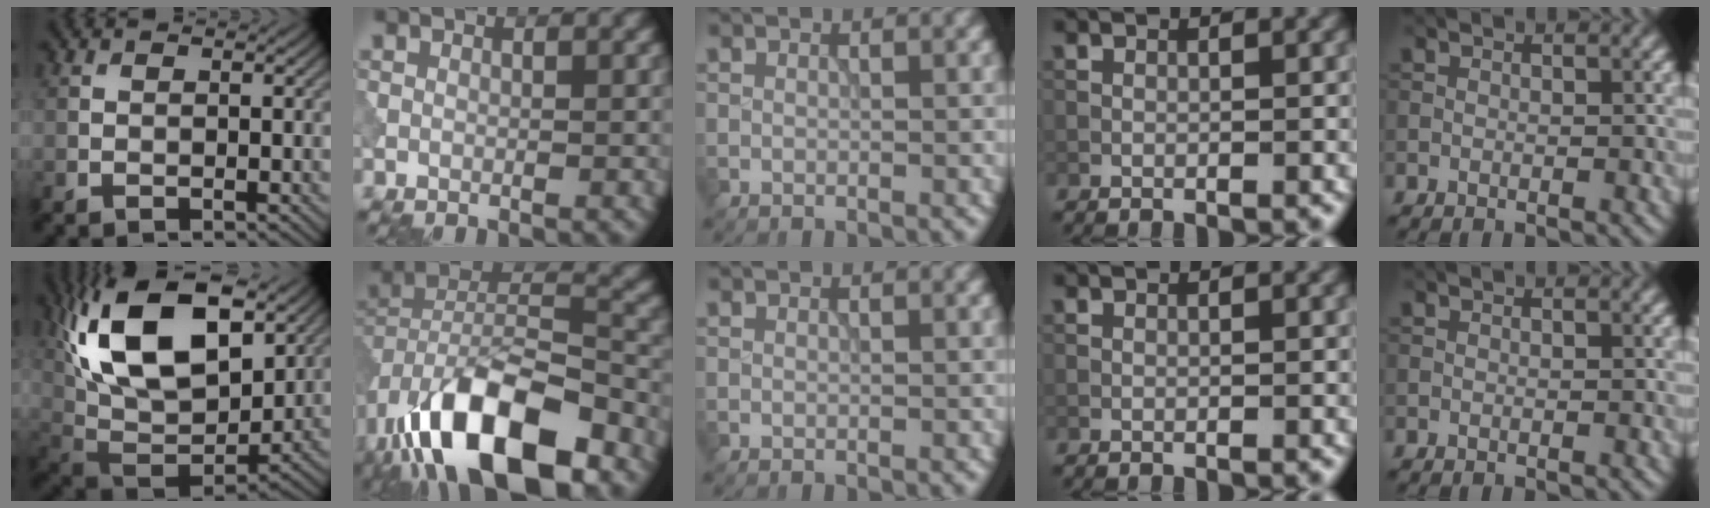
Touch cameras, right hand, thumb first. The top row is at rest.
{"thumb": {"total": 19.7, "force": [8.2, 11.1, 14.1], "torque": [-0.286, 0.031, 0.135]}, "index": {"total": 15.7, "force": [-9.2, 7.0, 10.6], "torque": [-0.189, 0.005, -0.158]}}